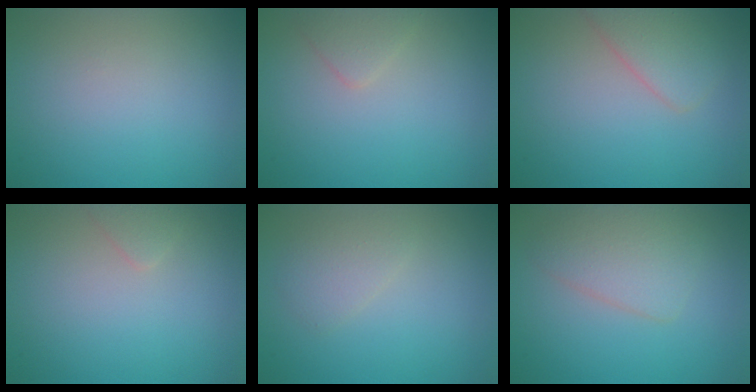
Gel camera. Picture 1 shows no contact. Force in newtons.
{"total": 1.4, "press": 1.4, "slide": 0.1}
{"total": 2.9, "press": 2.9, "slide": 0.1}
{"total": 0.9, "press": 0.9, "slide": 0.1}
{"total": 1.5, "press": 1.5, "slide": 0.1}
{"total": 3.3, "press": 3.3, "slide": 0.1}